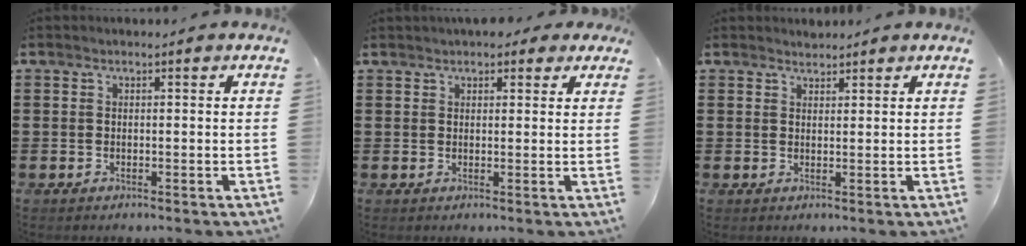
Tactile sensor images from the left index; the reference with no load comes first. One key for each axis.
{"total": 2.6, "fx": 2.2, "fy": 1.1, "fz": 0.8, "tx": -0.015, "ty": 0.004, "tz": 0.039}
{"total": 1.5, "fx": 1.4, "fy": 0.3, "fz": -0.1, "tx": -0.001, "ty": 0.002, "tz": 0.029}